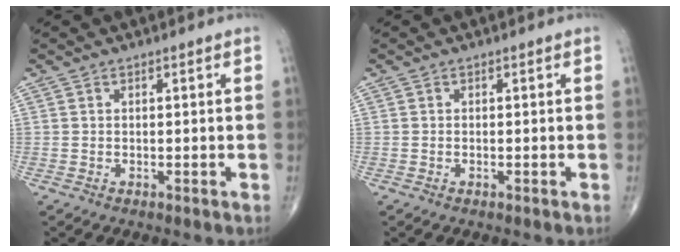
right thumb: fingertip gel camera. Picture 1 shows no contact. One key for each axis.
{"total": 0.0}